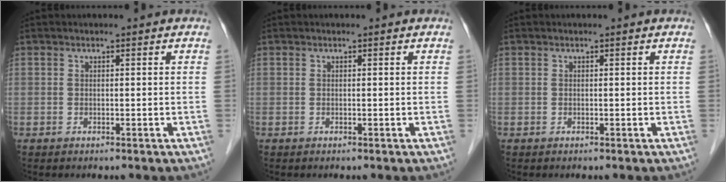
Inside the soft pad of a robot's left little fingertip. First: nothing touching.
{"total": 0.0}
{"total": 0.0}